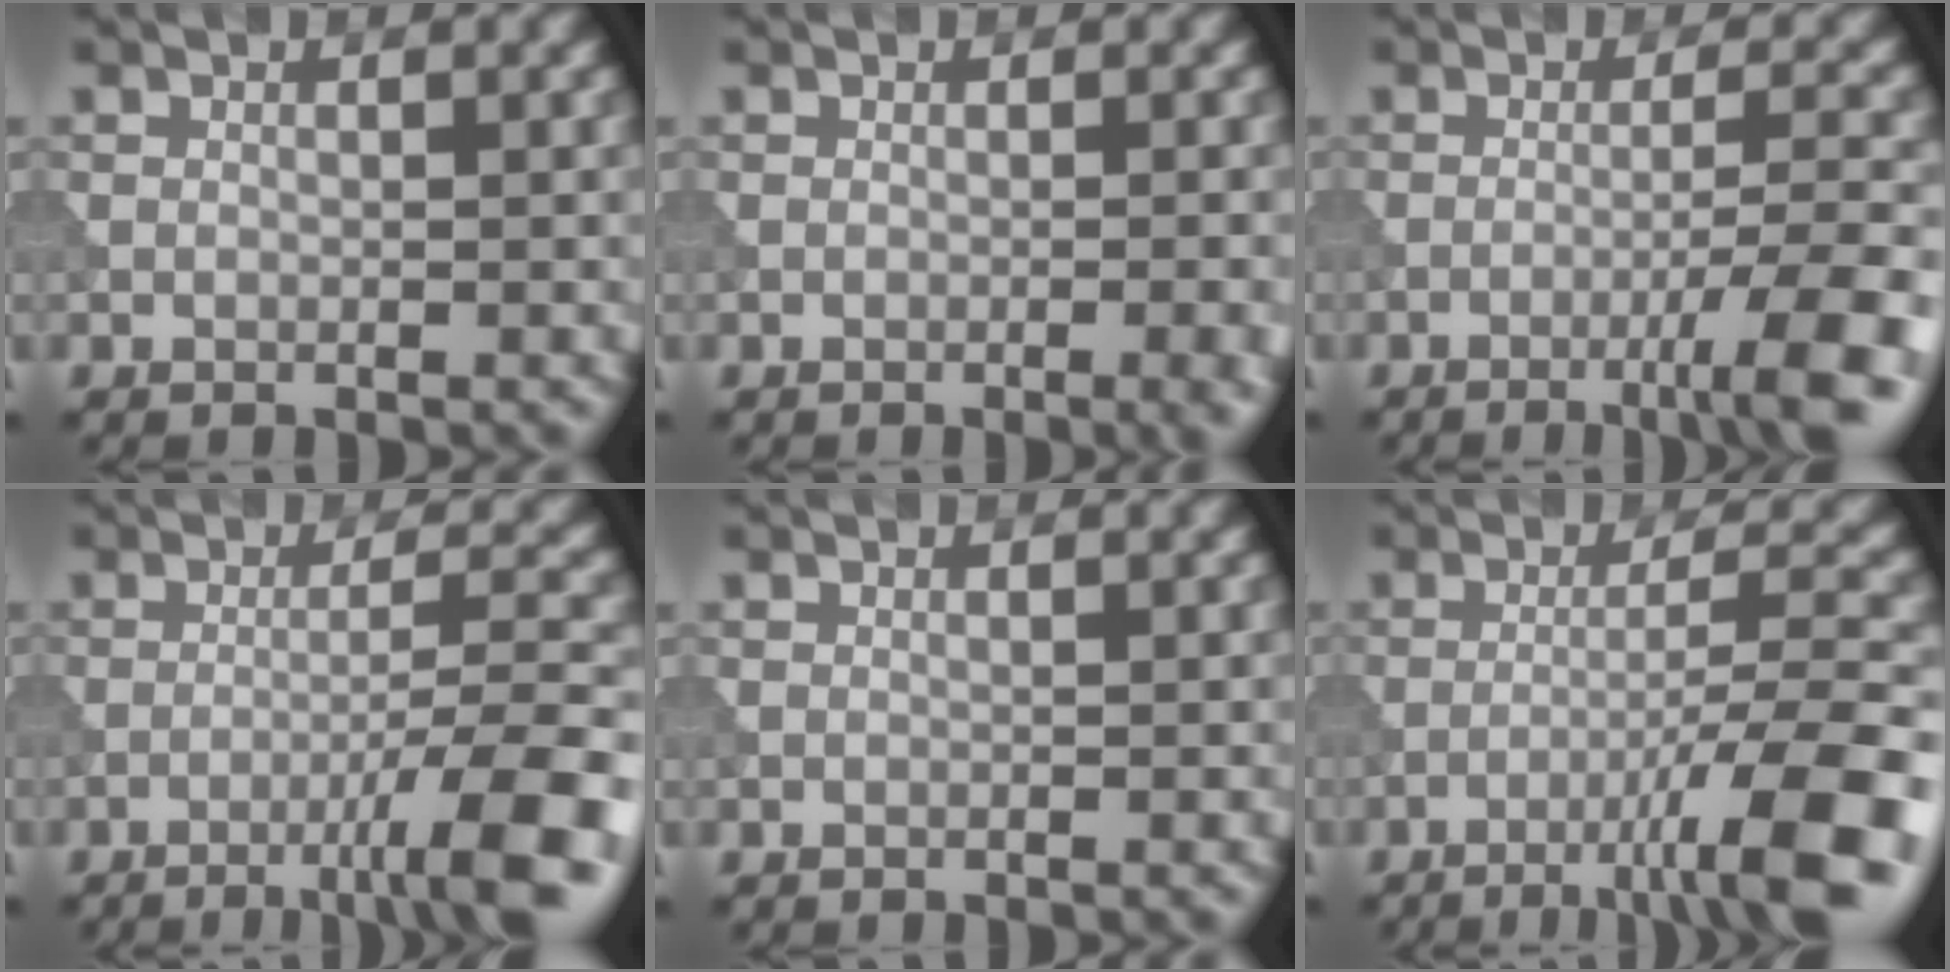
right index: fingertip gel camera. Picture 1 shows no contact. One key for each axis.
{"total": 2.0, "fx": -0.7, "fy": 0.5, "fz": 1.9, "tx": -0.017, "ty": 0.001, "tz": -0.010}
{"total": 6.7, "fx": -3.2, "fy": 0.8, "fz": 5.9, "tx": -0.082, "ty": 0.006, "tz": -0.053}
{"total": 8.0, "fx": -4.0, "fy": 0.9, "fz": 6.9, "tx": -0.096, "ty": 0.014, "tz": -0.064}
{"total": 0.0}
{"total": 10.0, "fx": -5.2, "fy": 1.3, "fz": 8.5, "tx": -0.118, "ty": 0.017, "tz": -0.082}